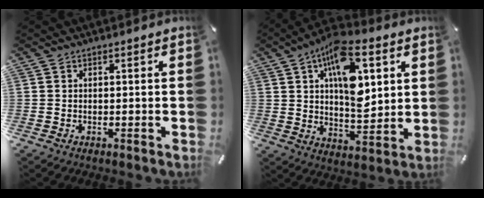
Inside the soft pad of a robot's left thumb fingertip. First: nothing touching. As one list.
[{"total": 16.4, "force": [6.7, 8.4, 12.4], "torque": [-0.196, -0.021, 0.112]}]